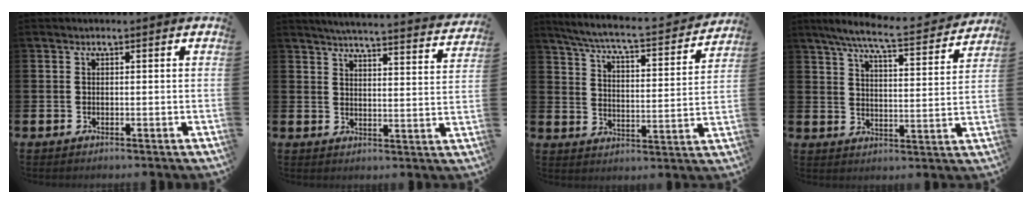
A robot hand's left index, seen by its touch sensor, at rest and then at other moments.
{"total": 5.0, "force": [4.8, -0.1, 1.2], "torque": [-0.029, -0.041, 0.080]}
{"total": 6.2, "force": [5.5, 0.4, 2.9], "torque": [-0.084, -0.040, 0.088]}
{"total": 7.5, "force": [6.7, 0.5, 3.5], "torque": [-0.087, -0.040, 0.112]}